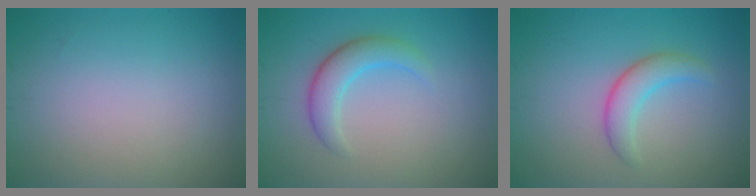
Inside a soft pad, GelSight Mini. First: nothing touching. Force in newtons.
{"total": 3.0, "press": 3.0, "slide": 0.1}
{"total": 2.7, "press": 2.7, "slide": 0.1}